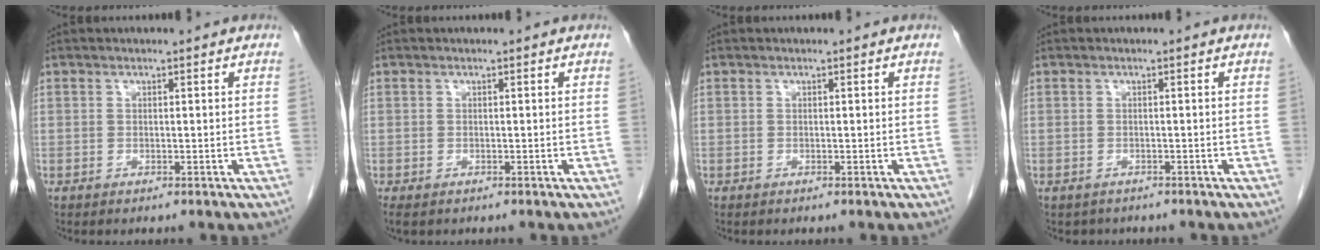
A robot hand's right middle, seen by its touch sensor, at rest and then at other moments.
{"total": 2.5, "force": [-1.8, 1.2, 1.2], "torque": [-0.024, -0.007, -0.027]}
{"total": 0.0}
{"total": 2.0, "force": [-1.7, 1.1, 0.1], "torque": [-0.008, 0.001, -0.024]}